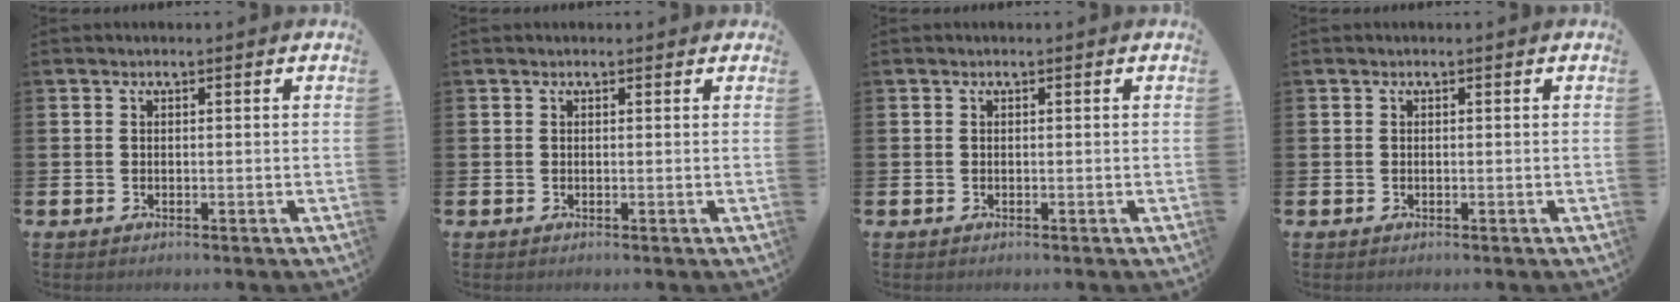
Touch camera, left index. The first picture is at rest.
{"total": 0.0}
{"total": 0.0}
{"total": 0.0}